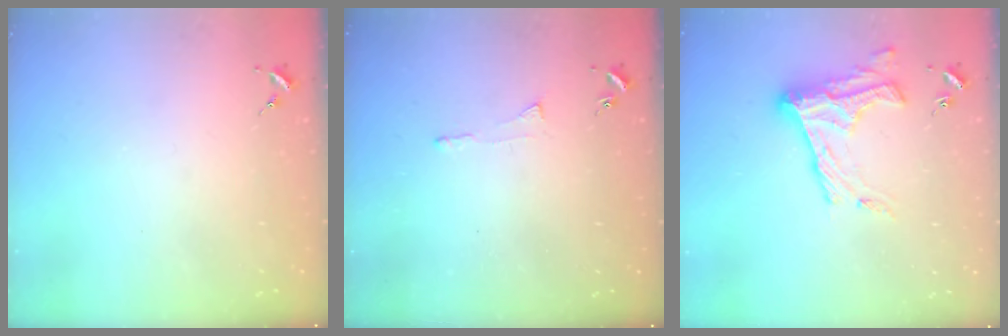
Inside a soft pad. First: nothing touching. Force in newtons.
{"total": 3.0, "press": 2.9, "slide": 0.5}
{"total": 15.9, "press": 15.9, "slide": 0.9}